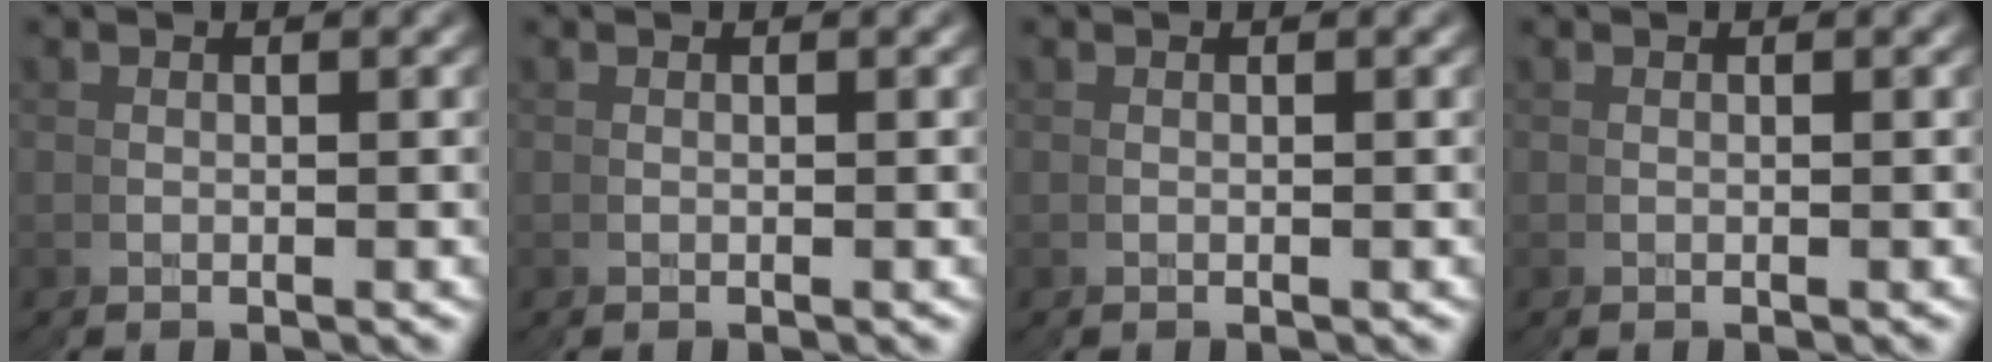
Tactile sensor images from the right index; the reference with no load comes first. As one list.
[{"total": 1.7, "force": [0.1, -1.6, -0.5], "torque": [0.018, -0.004, 0.009]}, {"total": 0.0}, {"total": 0.0}]